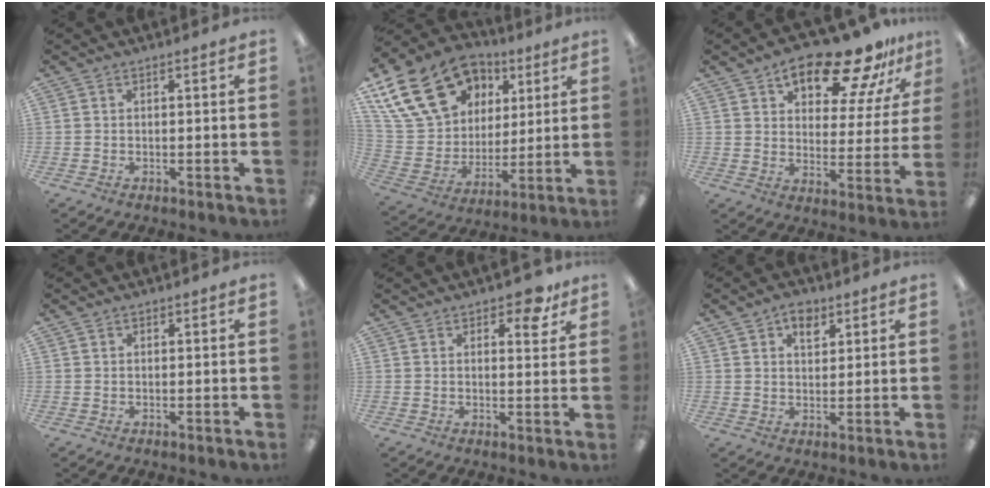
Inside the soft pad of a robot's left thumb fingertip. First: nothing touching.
{"total": 22.7, "force": [12.0, 16.0, 10.7], "torque": [-0.208, -0.037, 0.232]}
{"total": 17.8, "force": [13.5, 7.0, 9.4], "torque": [-0.149, -0.082, 0.226]}
{"total": 0.6, "force": [0.5, 0.3, 0.1], "torque": [-0.001, 0.001, 0.009]}
{"total": 5.8, "force": [4.2, 2.7, 3.1], "torque": [-0.022, -0.021, 0.066]}
{"total": 5.1, "force": [3.3, 3.0, 2.5], "torque": [-0.025, -0.011, 0.053]}